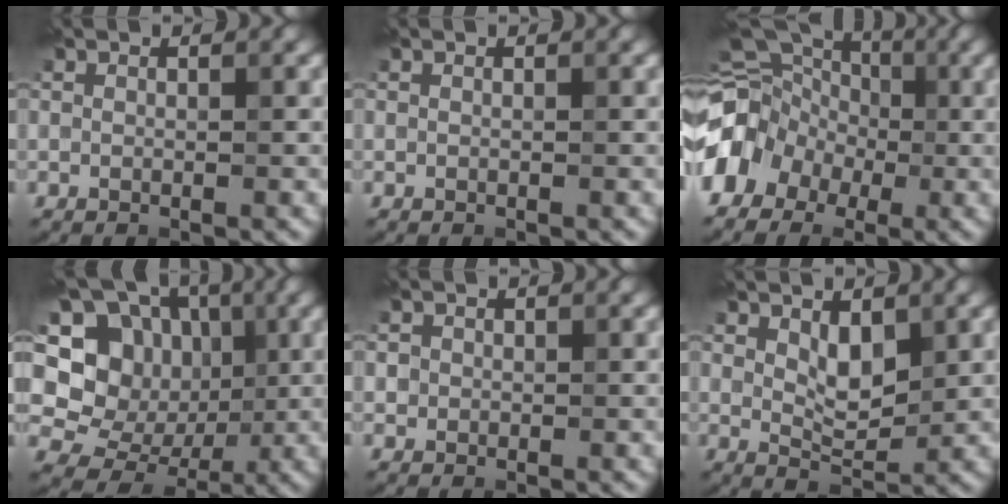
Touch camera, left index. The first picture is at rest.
{"total": 0.0}
{"total": 9.1, "force": [-2.6, 7.3, 4.7], "torque": [-0.074, 0.001, -0.049]}
{"total": 12.8, "force": [2.9, 10.8, 6.2], "torque": [-0.142, 0.034, 0.044]}
{"total": 1.5, "force": [0.6, 1.3, 0.4], "torque": [0.000, 0.007, 0.003]}
{"total": 2.8, "force": [1.1, 1.4, 2.1], "torque": [-0.040, -0.002, 0.027]}